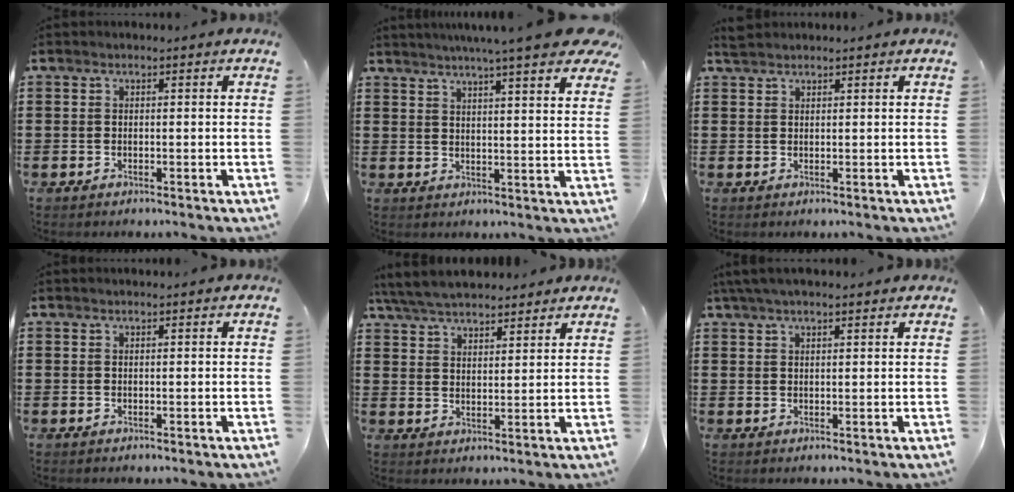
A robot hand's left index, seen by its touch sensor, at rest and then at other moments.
{"total": 6.6, "force": [5.6, -0.2, 3.5], "torque": [-0.072, -0.025, 0.092]}
{"total": 1.5, "force": [1.4, 0.3, 0.4], "torque": [-0.010, 0.001, 0.027]}
{"total": 0.0}
{"total": 6.1, "force": [5.8, 1.3, 1.6], "torque": [-0.053, -0.013, 0.107]}
{"total": 3.3, "force": [2.6, 0.7, 1.9], "torque": [-0.041, 0.004, 0.049]}